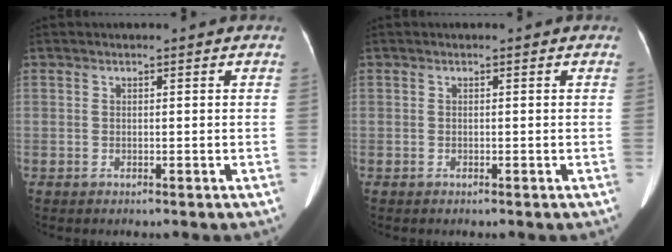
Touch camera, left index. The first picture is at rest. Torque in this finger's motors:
{"motor_torque": [0.04, 0.06, 0.00, 0.00]}